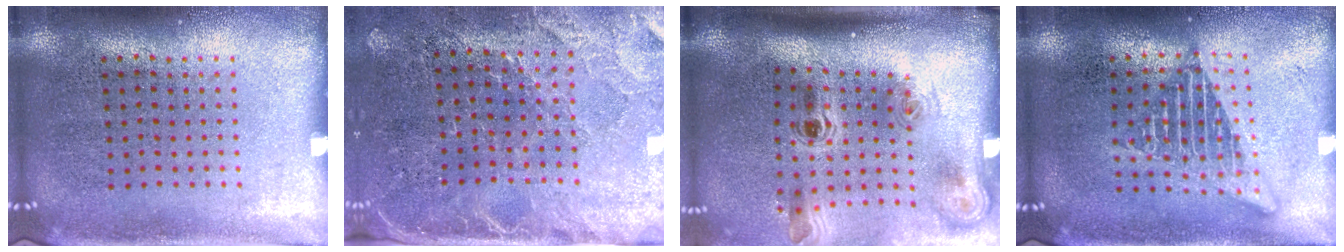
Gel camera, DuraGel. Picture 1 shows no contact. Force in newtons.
{"total": 3.1, "press": 2.8, "slide": 1.4}
{"total": 2.3, "press": 1.5, "slide": 1.8}
{"total": 2.6, "press": 2.6, "slide": 0.3}